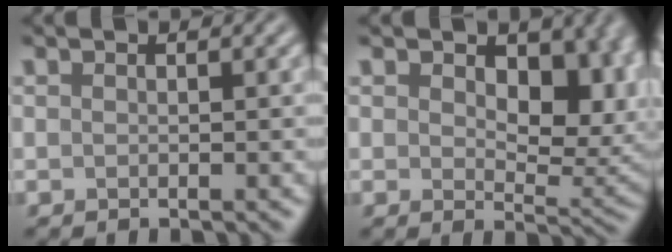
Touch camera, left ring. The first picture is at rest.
{"total": 9.2, "force": [2.4, 5.4, 7.1], "torque": [-0.101, -0.016, 0.038]}